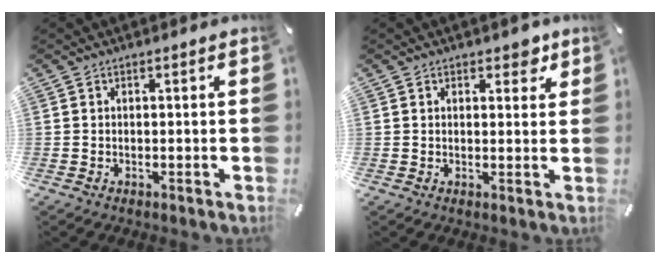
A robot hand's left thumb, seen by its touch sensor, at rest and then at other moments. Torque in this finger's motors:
{"motor_torque": [0.00, -0.48, 0.09, -0.05, -0.07]}